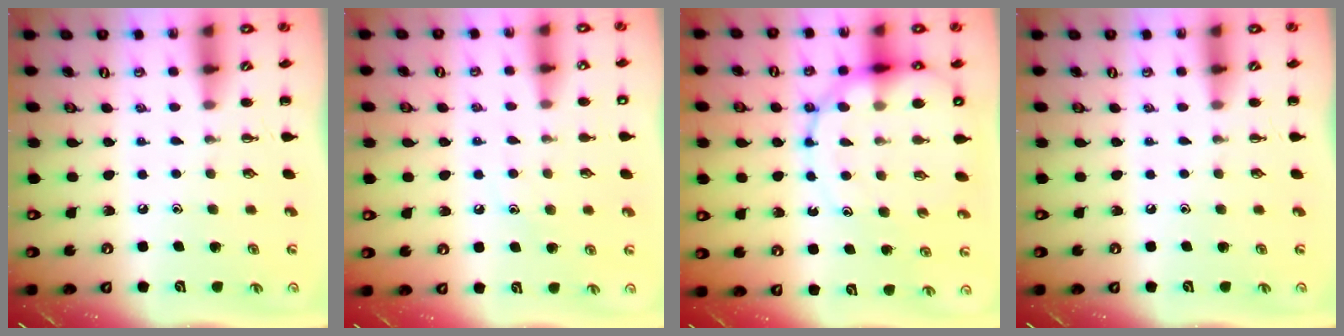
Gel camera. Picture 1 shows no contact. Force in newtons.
{"total": 8.0, "press": 7.8, "slide": 1.6}
{"total": 16.7, "press": 16.2, "slide": 4.1}
{"total": 0.0}